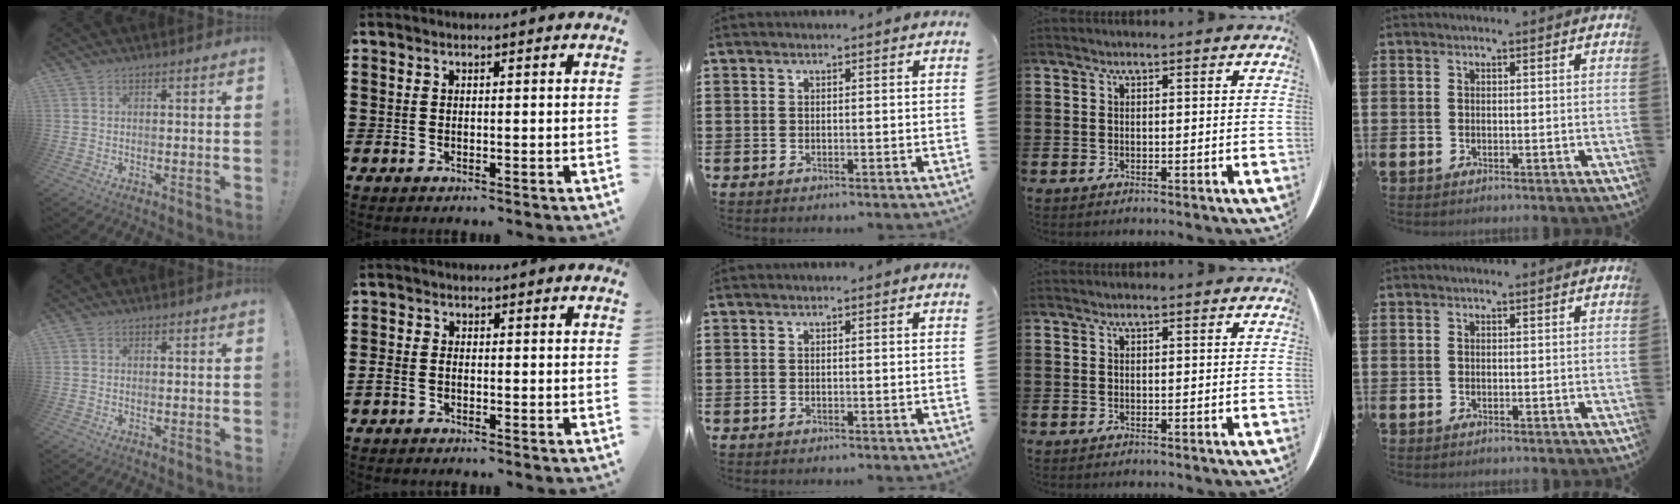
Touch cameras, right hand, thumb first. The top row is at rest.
{"index": {"total": 1.5, "force": [-1.1, 0.8, 0.6], "torque": [-0.016, 0.002, -0.022]}}